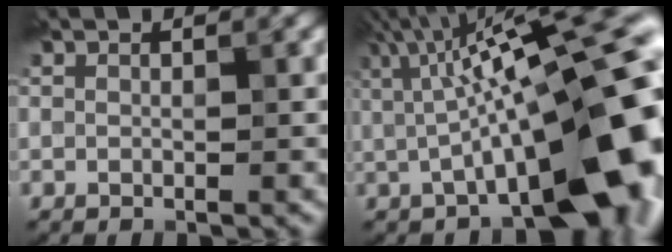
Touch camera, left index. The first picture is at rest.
{"total": 16.0, "force": [-0.7, 5.3, 15.1], "torque": [-0.198, 0.039, -0.013]}